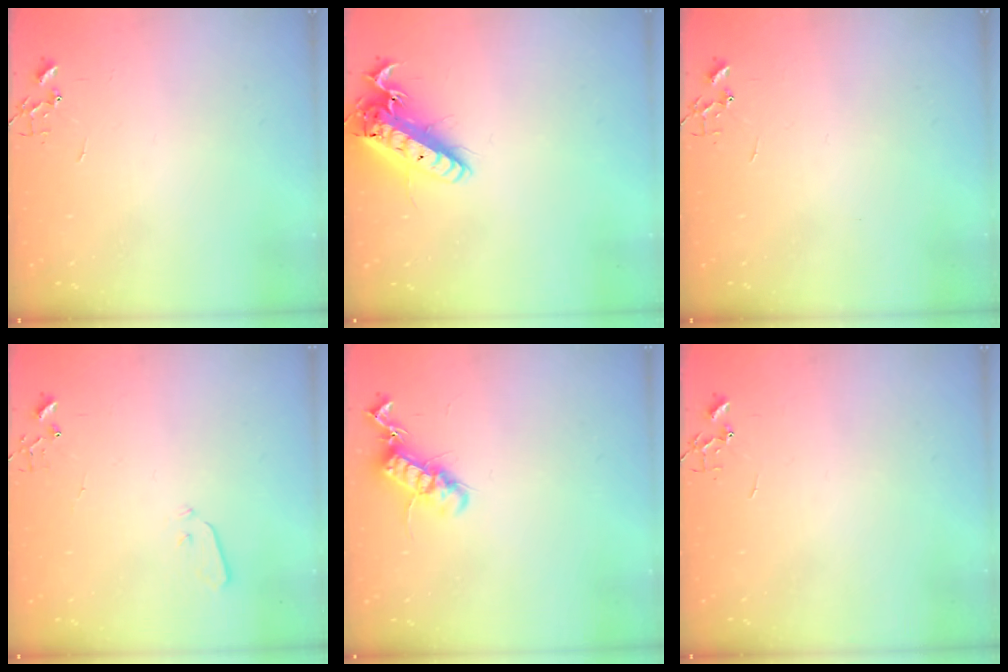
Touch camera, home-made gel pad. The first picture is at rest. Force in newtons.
{"total": 18.2, "press": 18.0, "slide": 3.0}
{"total": 0.0}
{"total": 3.6, "press": 3.6, "slide": 0.5}
{"total": 12.9, "press": 12.9, "slide": 0.3}
{"total": 0.0}